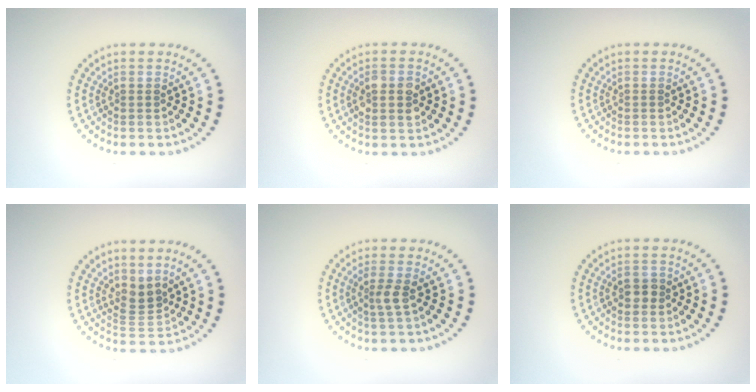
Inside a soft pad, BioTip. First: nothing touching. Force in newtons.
{"total": 2.3, "press": 2.2, "slide": 0.4}
{"total": 0.0}
{"total": 2.3, "press": 1.6, "slide": 1.6}
{"total": 1.6, "press": 1.3, "slide": 1.0}
{"total": 1.3, "press": 1.3, "slide": 0.2}